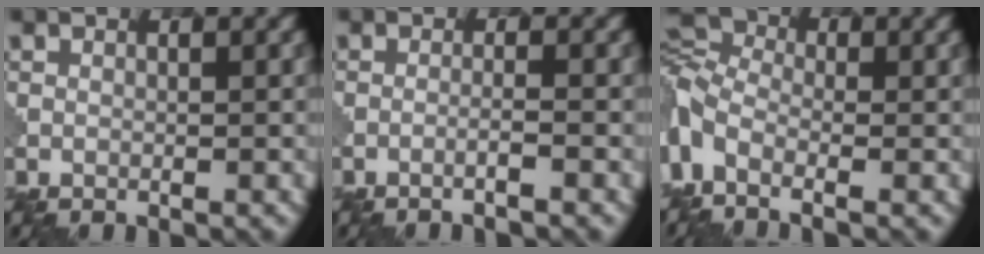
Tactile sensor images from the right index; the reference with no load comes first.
{"total": 1.3, "force": [-1.2, -0.2, 0.5], "torque": [-0.004, 0.005, -0.030]}
{"total": 5.4, "force": [-2.3, 3.0, 3.8], "torque": [-0.115, -0.006, -0.061]}